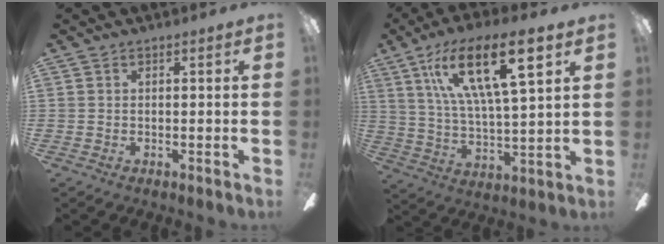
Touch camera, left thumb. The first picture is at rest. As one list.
[{"total": 20.4, "force": [10.7, 6.2, 16.2], "torque": [-0.296, -0.036, 0.164]}]